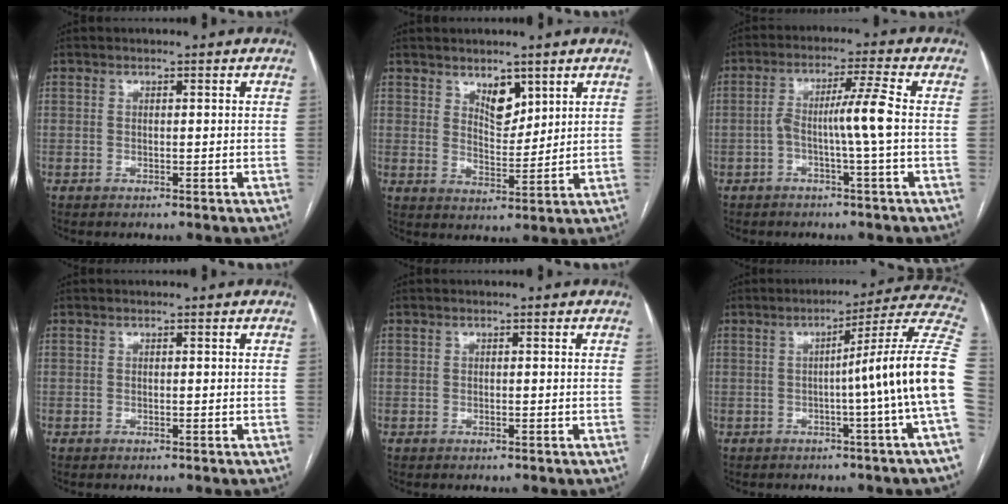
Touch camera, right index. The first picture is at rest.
{"total": 4.7, "force": [3.0, 2.2, 2.8], "torque": [-0.047, -0.007, 0.056]}
{"total": 6.3, "force": [-1.3, -1.0, 6.1], "torque": [-0.115, 0.019, -0.021]}
{"total": 0.0}
{"total": 0.0}
{"total": 14.2, "force": [-1.7, -2.9, 13.8], "torque": [-0.160, 0.018, -0.034]}